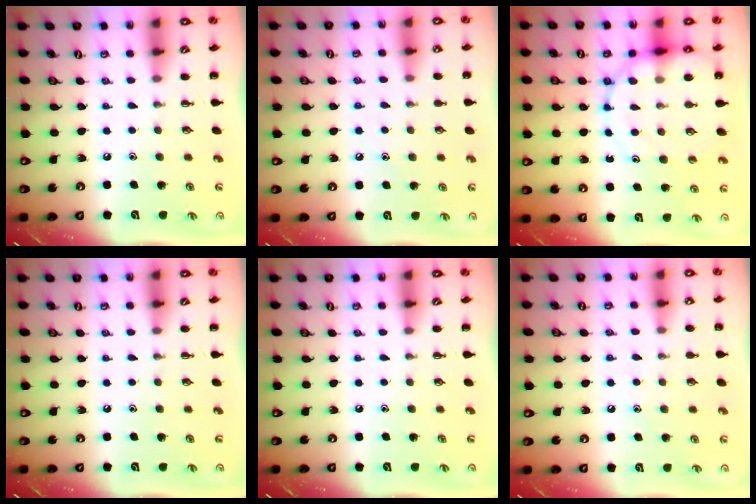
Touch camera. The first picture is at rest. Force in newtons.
{"total": 6.0, "press": 5.6, "slide": 2.0}
{"total": 13.9, "press": 13.6, "slide": 2.8}
{"total": 0.0}
{"total": 0.0}
{"total": 7.5, "press": 7.3, "slide": 1.6}